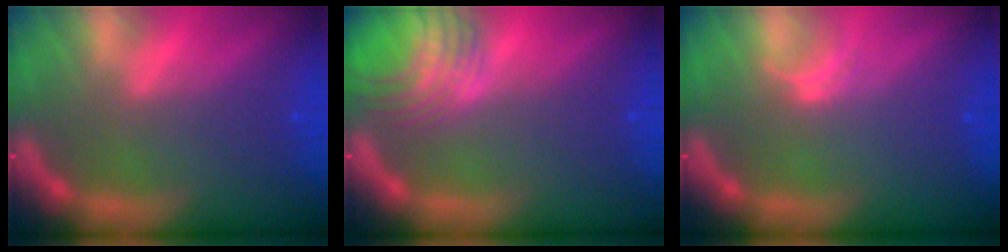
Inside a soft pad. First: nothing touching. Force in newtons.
{"total": 7.0}
{"total": 1.0}